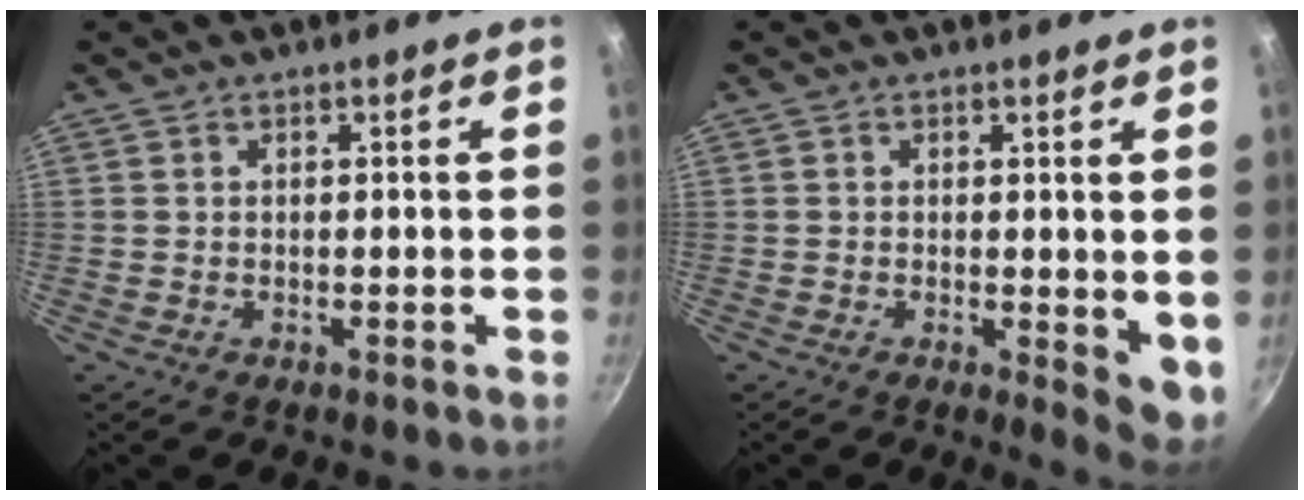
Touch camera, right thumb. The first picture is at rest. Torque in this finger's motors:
{"motor_torque": [-0.13, 0.42, 0.00, -0.13, 0.16]}